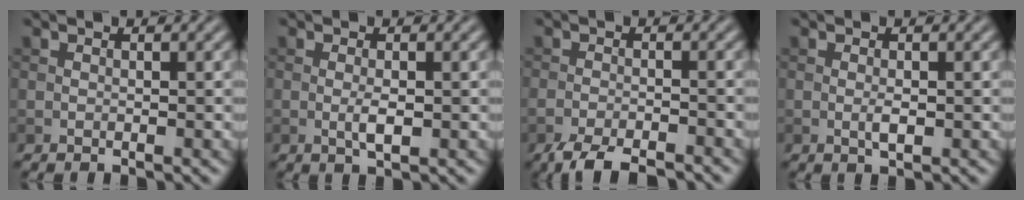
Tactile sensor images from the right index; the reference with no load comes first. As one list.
[{"total": 1.7, "force": [-0.3, 0.5, 1.6], "torque": [-0.034, -0.003, -0.006]}, {"total": 4.8, "force": [-4.0, 1.0, 2.5], "torque": [-0.045, -0.008, -0.075]}, {"total": 1.2, "force": [-0.2, 0.4, 1.1], "torque": [-0.024, -0.002, -0.004]}]